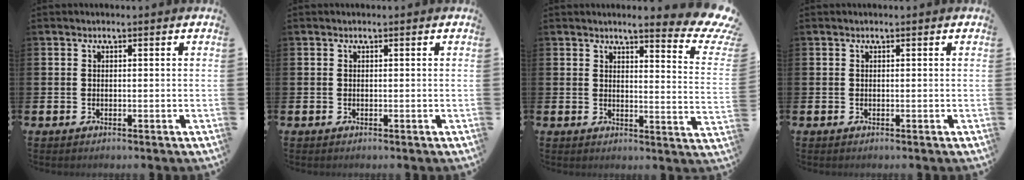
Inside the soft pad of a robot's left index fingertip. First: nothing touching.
{"total": 0.0}
{"total": 4.9, "force": [4.2, 0.5, 2.5], "torque": [-0.039, -0.044, 0.061]}
{"total": 0.0}